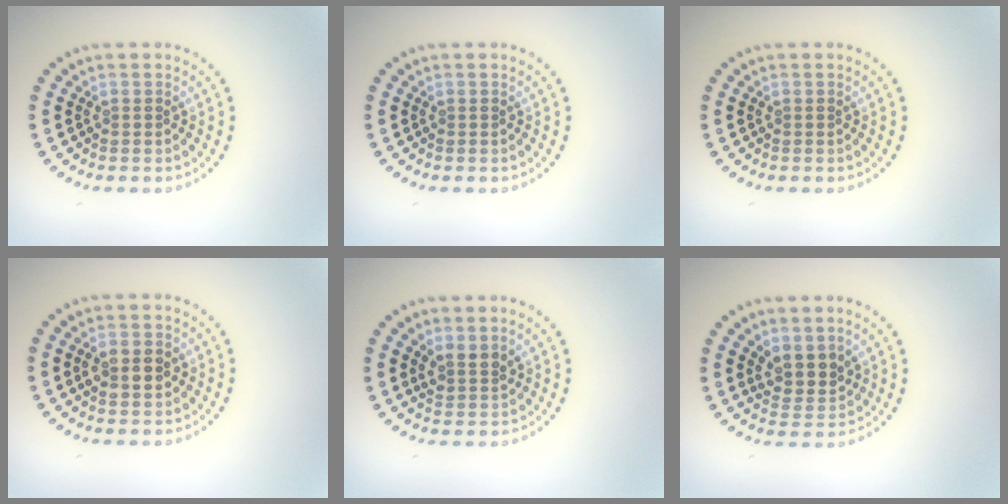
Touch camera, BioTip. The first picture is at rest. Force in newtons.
{"total": 0.0}
{"total": 0.0}
{"total": 2.4, "press": 2.4, "slide": 0.3}
{"total": 1.8, "press": 1.4, "slide": 1.1}
{"total": 2.6, "press": 2.1, "slide": 1.4}